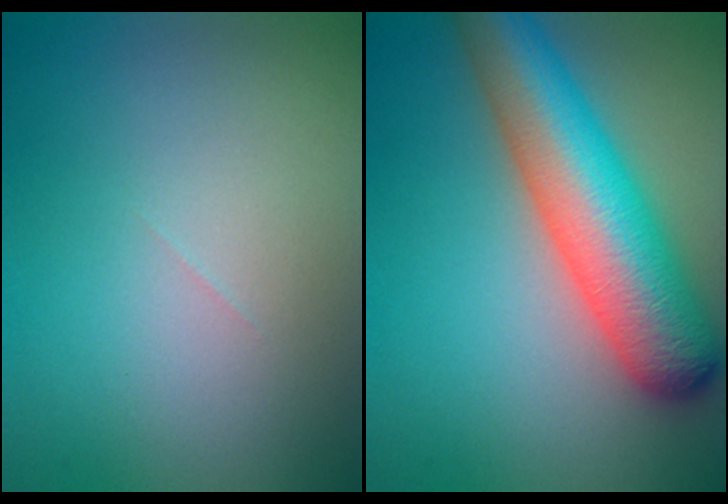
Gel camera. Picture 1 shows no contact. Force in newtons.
{"total": 9.8, "press": 9.8, "slide": 0.3}